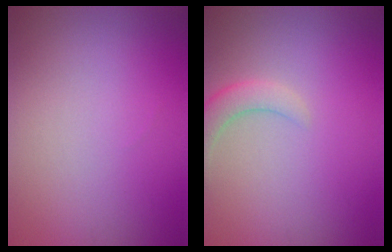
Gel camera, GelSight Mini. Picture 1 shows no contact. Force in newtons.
{"total": 2.4, "press": 2.4, "slide": 0.2}